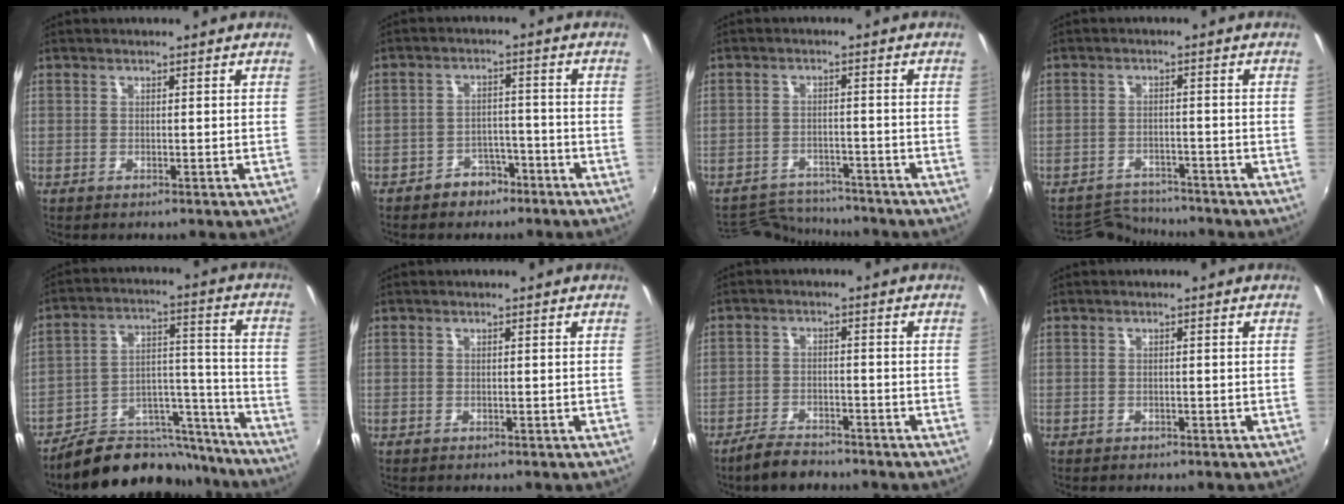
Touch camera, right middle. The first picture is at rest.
{"total": 5.3, "force": [-3.9, 3.3, 1.4], "torque": [-0.033, 0.018, -0.051]}
{"total": 9.4, "force": [-9.1, 2.0, 1.3], "torque": [-0.046, 0.012, -0.141]}
{"total": 7.8, "force": [-7.7, 0.9, 0.1], "torque": [-0.022, 0.010, -0.130]}
{"total": 19.1, "force": [-16.7, 7.2, 5.6], "torque": [-0.081, 0.058, -0.235]}
{"total": 0.0}
{"total": 5.9, "force": [-5.1, 1.9, 2.2], "torque": [-0.066, -0.003, -0.085]}
{"total": 1.0, "force": [-0.8, 0.5, 0.1], "torque": [-0.007, 0.001, -0.010]}